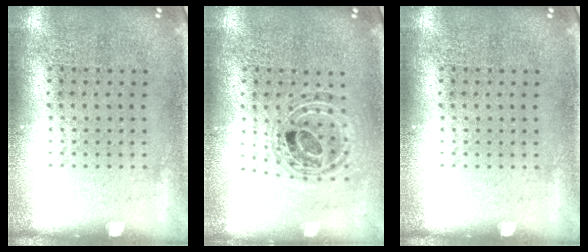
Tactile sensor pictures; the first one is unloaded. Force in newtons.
{"total": 0.8, "press": 0.8, "slide": 0.1}
{"total": 0.0}